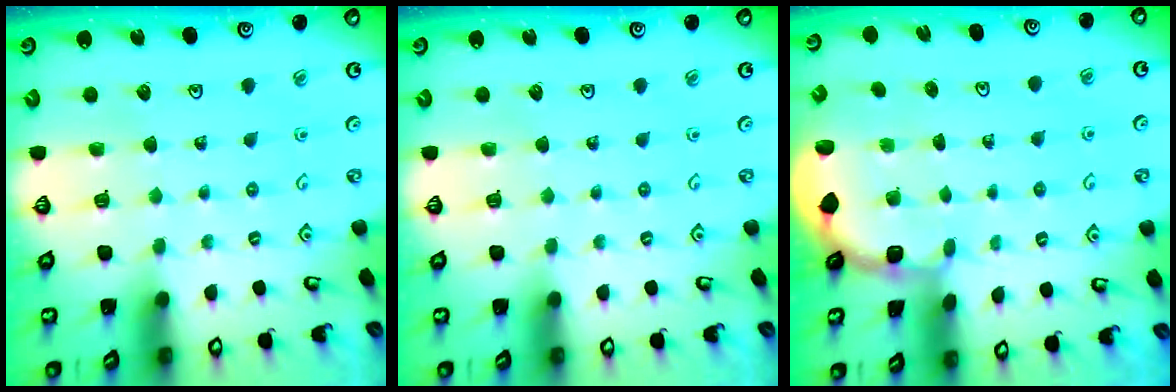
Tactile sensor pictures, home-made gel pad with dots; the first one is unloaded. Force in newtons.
{"total": 0.0}
{"total": 1.9, "press": 1.8, "slide": 0.7}